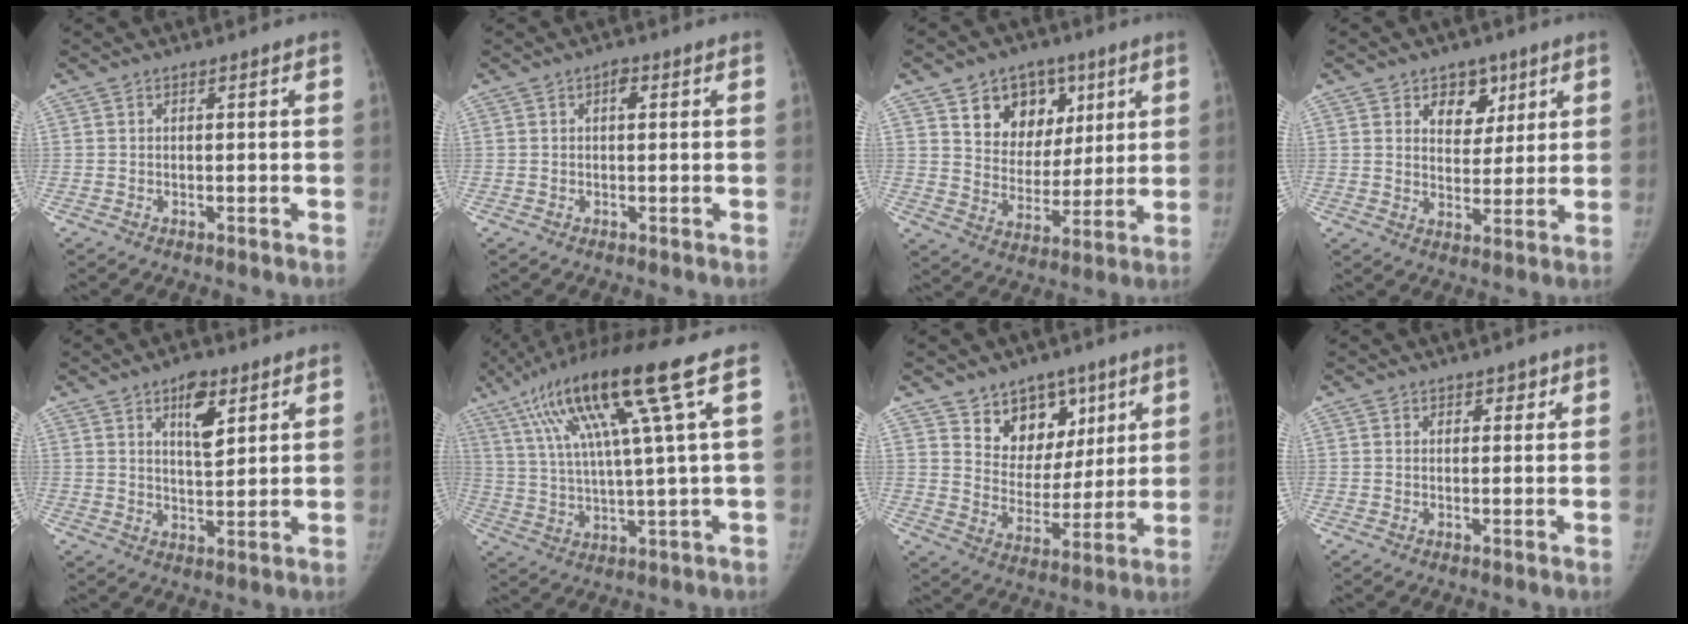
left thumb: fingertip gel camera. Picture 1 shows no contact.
{"total": 1.6, "force": [0.4, 0.9, 1.3], "torque": [-0.015, 0.004, 0.003]}
{"total": 13.5, "force": [6.5, 10.2, 6.1], "torque": [-0.048, -0.025, 0.110]}
{"total": 7.5, "force": [4.0, 5.4, 3.4], "torque": [-0.012, -0.019, 0.061]}
{"total": 7.3, "force": [3.8, 3.2, 5.3], "torque": [-0.065, -0.023, 0.059]}
{"total": 18.5, "force": [8.0, 0.3, 16.7], "torque": [-0.306, -0.004, 0.141]}
{"total": 12.4, "force": [7.5, 8.7, 4.7], "torque": [-0.025, -0.041, 0.131]}
{"total": 1.8, "force": [1.2, 1.2, 0.7], "torque": [0.011, -0.005, 0.012]}